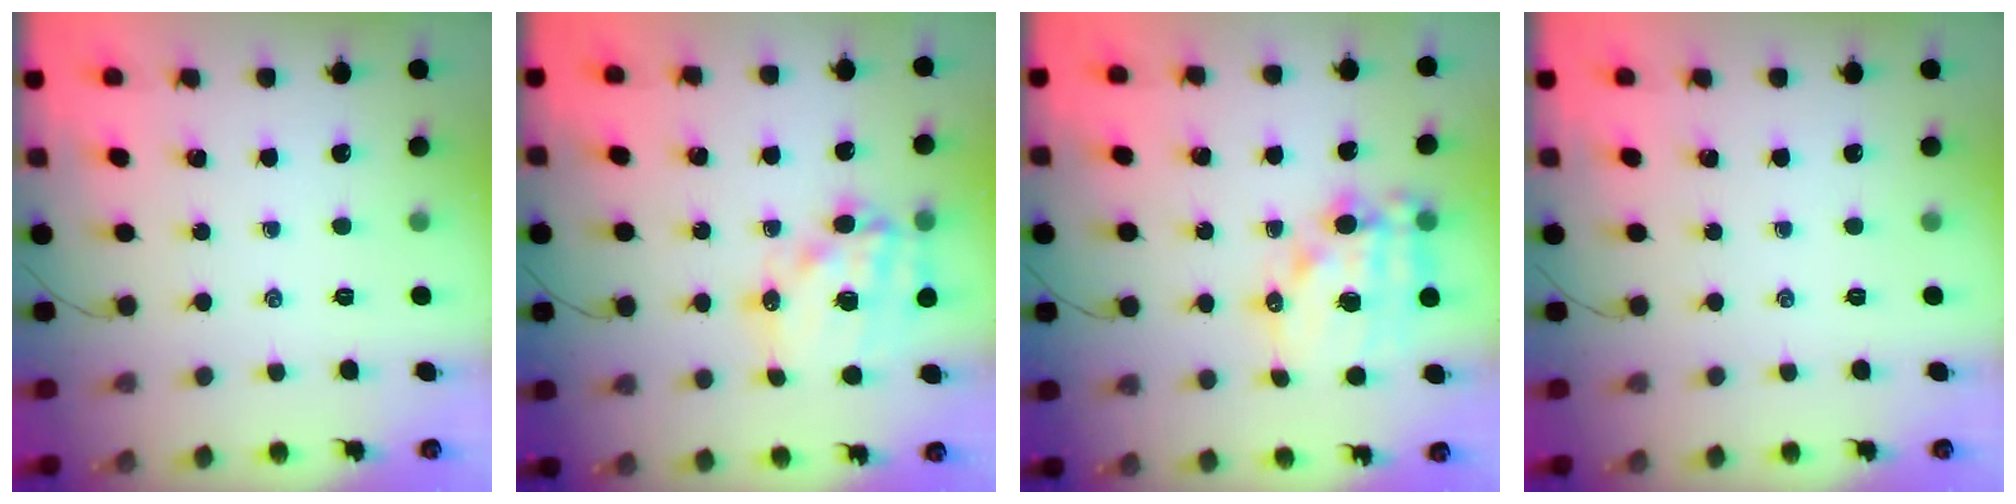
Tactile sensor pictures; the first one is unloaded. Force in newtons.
{"total": 16.3, "press": 15.9, "slide": 3.5}
{"total": 16.3, "press": 15.9, "slide": 3.7}
{"total": 0.0}